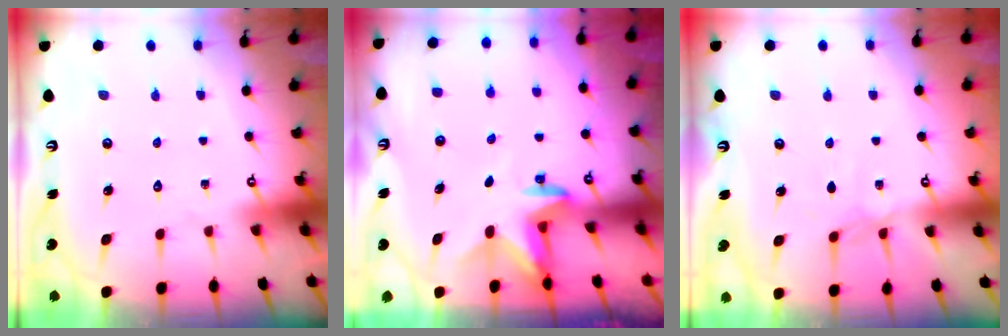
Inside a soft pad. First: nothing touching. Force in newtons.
{"total": 3.0, "press": 2.9, "slide": 0.7}
{"total": 3.0, "press": 3.0, "slide": 0.5}